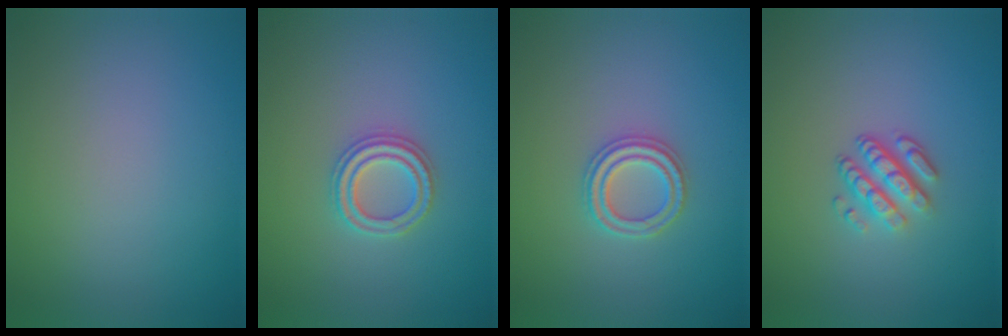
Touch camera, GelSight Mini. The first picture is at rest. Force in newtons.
{"total": 2.4, "press": 2.3, "slide": 0.5}
{"total": 2.3, "press": 2.2, "slide": 0.4}
{"total": 3.3, "press": 2.3, "slide": 2.3}